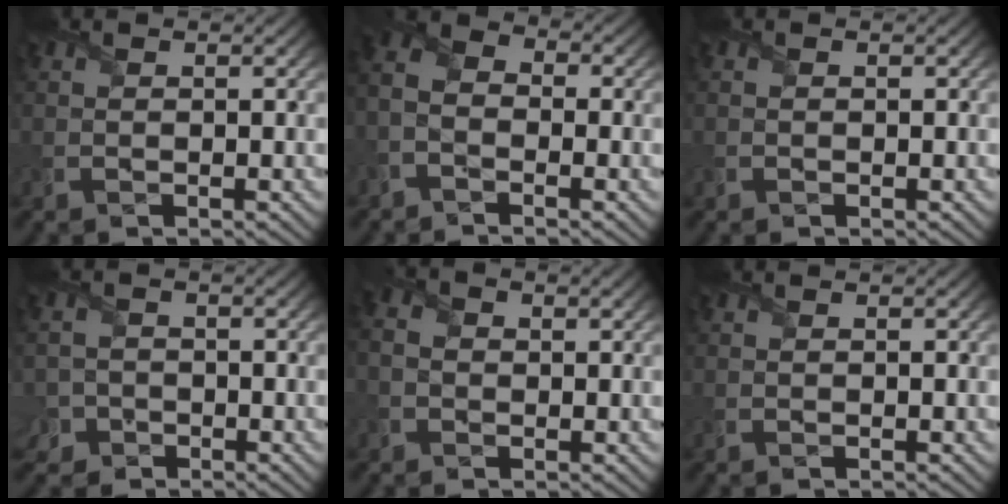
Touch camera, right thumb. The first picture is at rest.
{"total": 4.8, "force": [-2.4, 3.2, 2.7], "torque": [-0.064, -0.001, -0.057]}
{"total": 0.0}
{"total": 4.3, "force": [-2.5, 3.4, 0.6], "torque": [-0.015, -0.006, -0.059]}
{"total": 2.5, "force": [-0.2, 2.1, 1.4], "torque": [-0.036, 0.004, -0.009]}
{"total": 0.0}